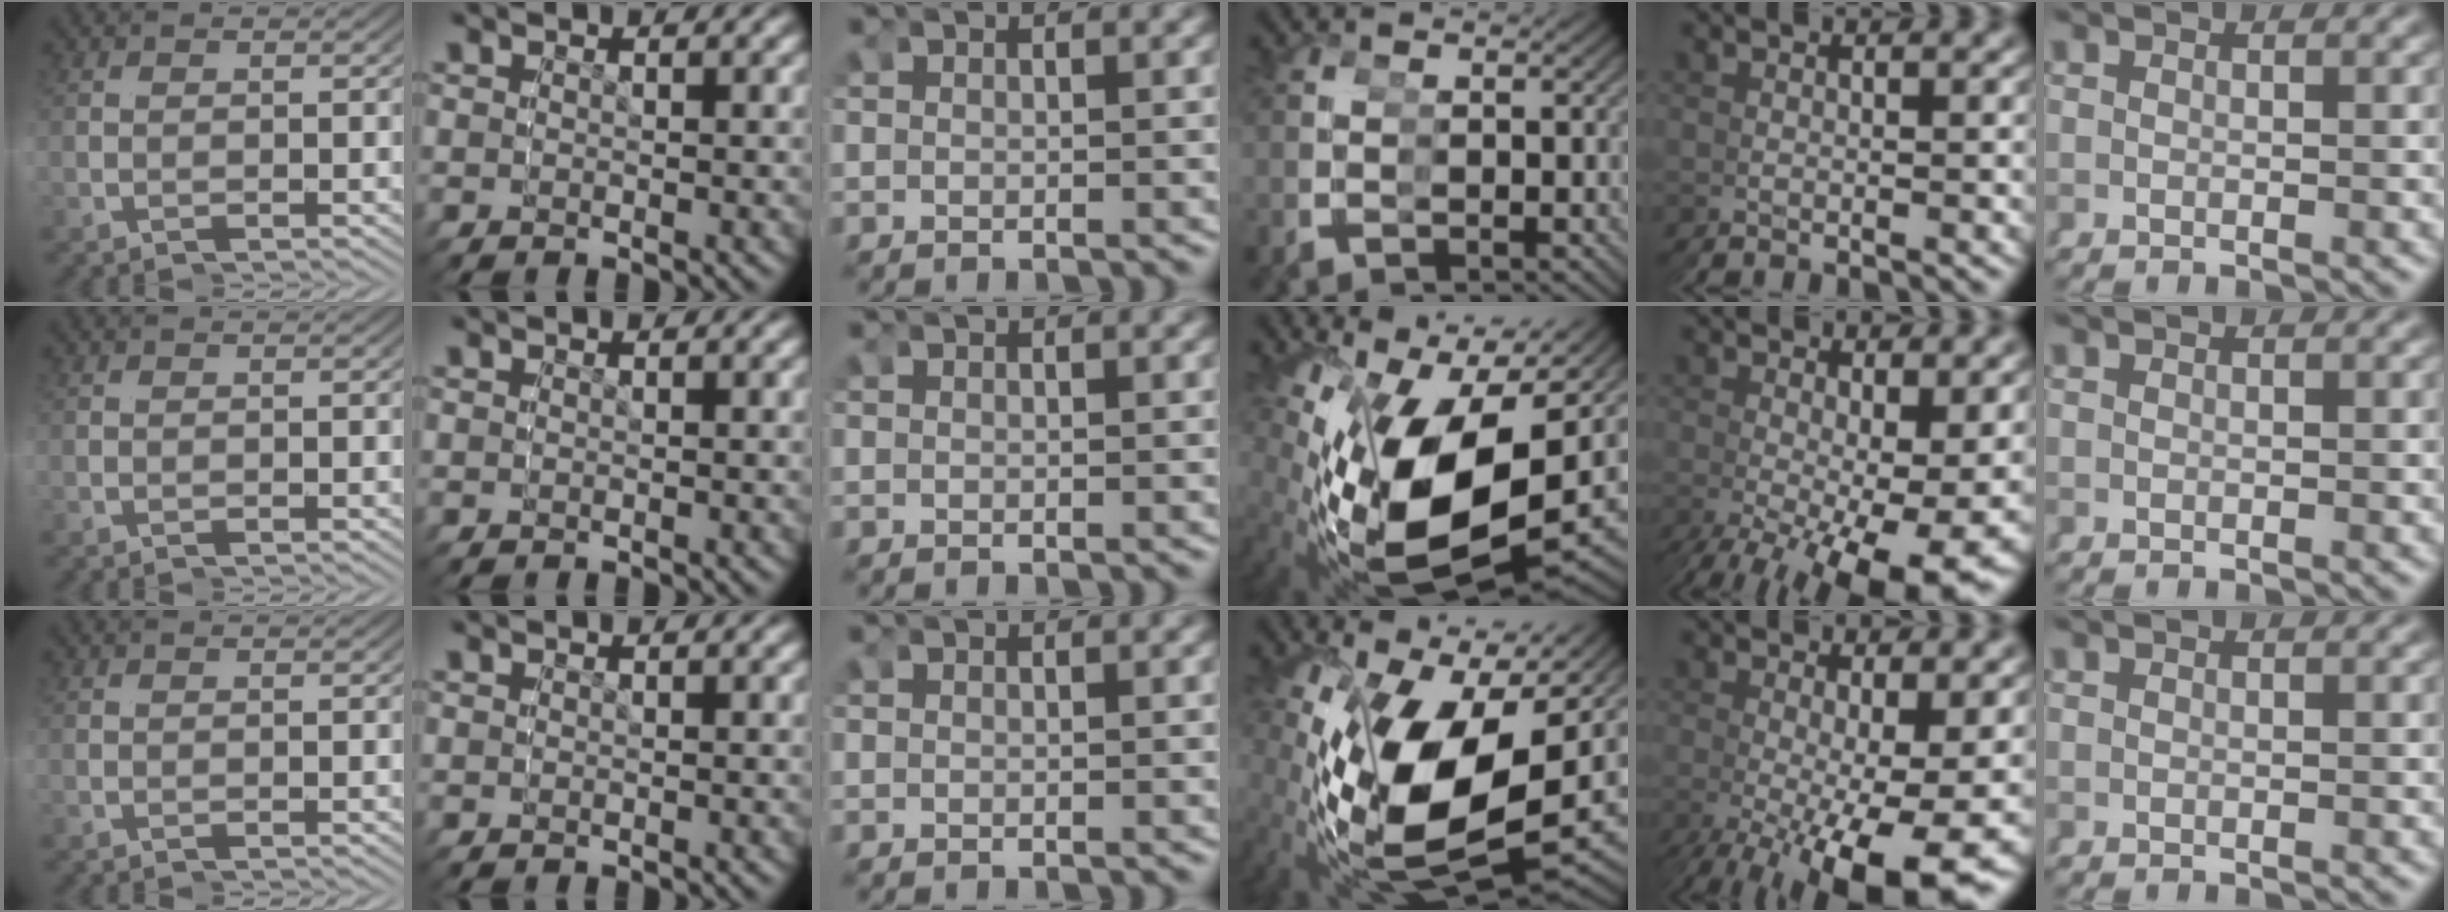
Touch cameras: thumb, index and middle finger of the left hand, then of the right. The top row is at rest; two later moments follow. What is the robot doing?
{"motion": "grasp_and_lifting", "object": "glue stick"}